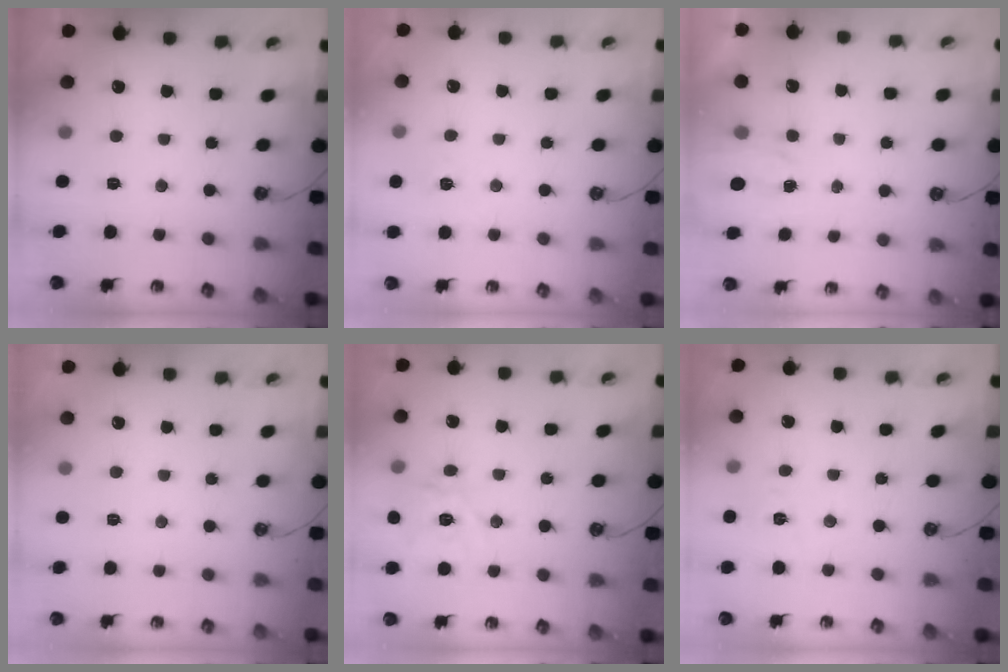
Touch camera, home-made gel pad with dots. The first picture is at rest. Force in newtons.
{"total": 4.5, "press": 4.5, "slide": 0.4}
{"total": 1.7, "press": 1.6, "slide": 0.2}
{"total": 0.0}
{"total": 12.7, "press": 12.6, "slide": 1.5}
{"total": 3.2, "press": 3.1, "slide": 0.5}